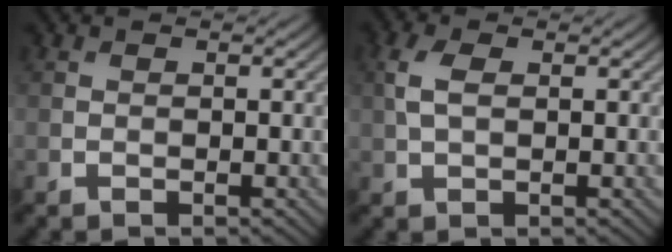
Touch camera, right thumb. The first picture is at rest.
{"total": 3.2, "force": [0.6, 1.7, 2.6], "torque": [-0.071, 0.004, 0.011]}